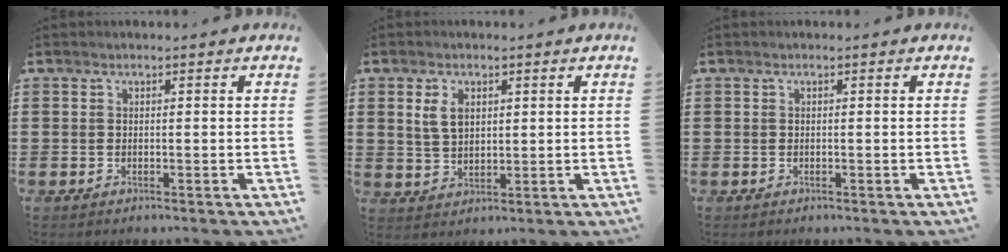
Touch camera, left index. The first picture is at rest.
{"total": 4.0, "force": [1.5, 2.4, 2.9], "torque": [-0.064, 0.008, 0.027]}
{"total": 0.0}